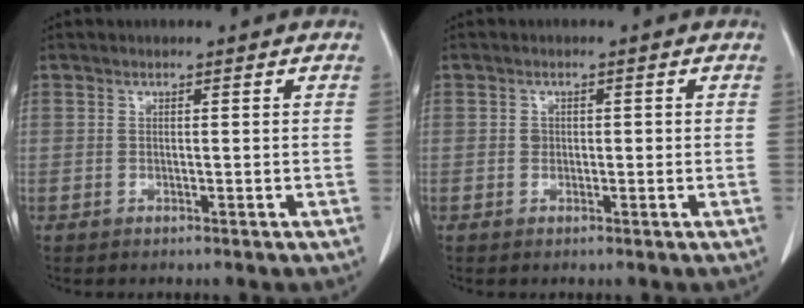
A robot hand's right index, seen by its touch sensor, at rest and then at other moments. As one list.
[{"total": 1.3, "force": [0.0, 1.1, 0.6], "torque": [-0.010, 0.005, 0.001]}]